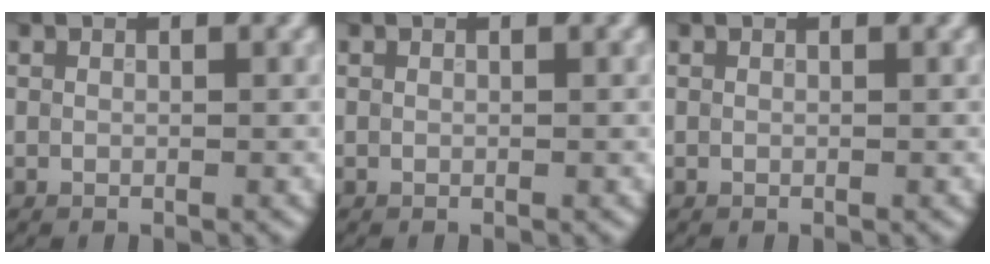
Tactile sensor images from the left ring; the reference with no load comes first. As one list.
[{"total": 0.0}, {"total": 0.0}]